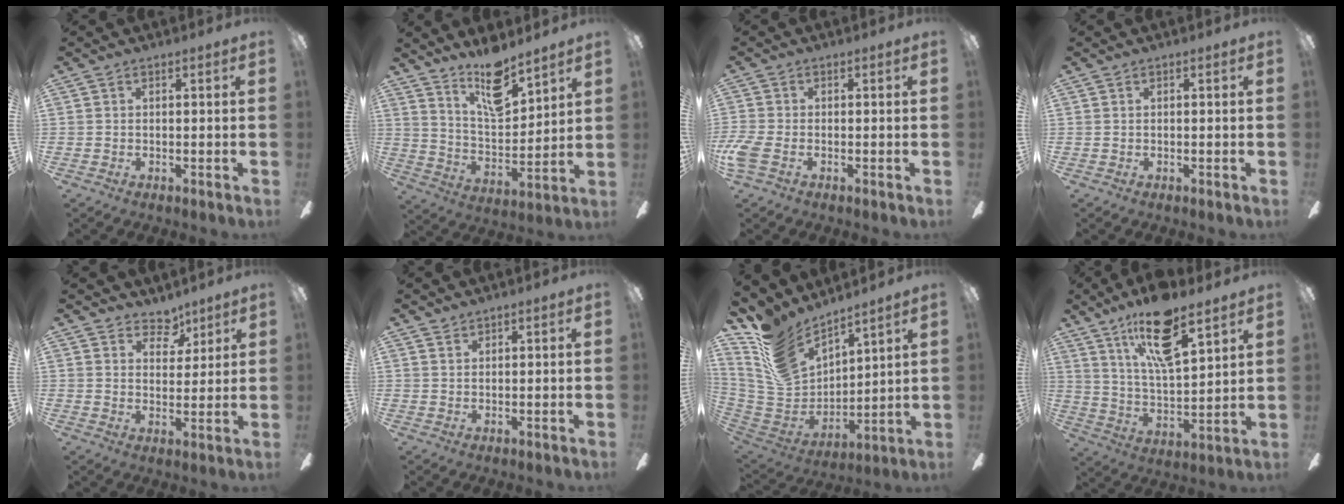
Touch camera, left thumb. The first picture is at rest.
{"total": 14.1, "force": [10.9, 4.8, 7.7], "torque": [-0.130, -0.068, 0.189]}
{"total": 3.7, "force": [-1.3, 2.2, 2.7], "torque": [-0.069, -0.002, -0.028]}
{"total": 0.0}
{"total": 5.9, "force": [4.5, 3.6, 1.4], "torque": [-0.003, -0.032, 0.078]}
{"total": 1.0, "force": [1.0, 0.4, -0.1], "torque": [0.001, -0.002, 0.019]}
{"total": 13.9, "force": [10.7, 6.9, 5.6], "torque": [-0.149, -0.082, 0.207]}
{"total": 16.9, "force": [11.4, 5.6, 11.2], "torque": [-0.202, -0.051, 0.191]}